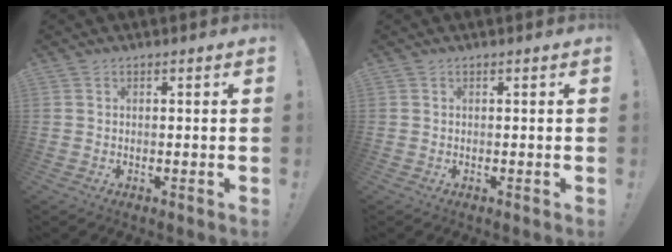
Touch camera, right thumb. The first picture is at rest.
{"total": 0.0}